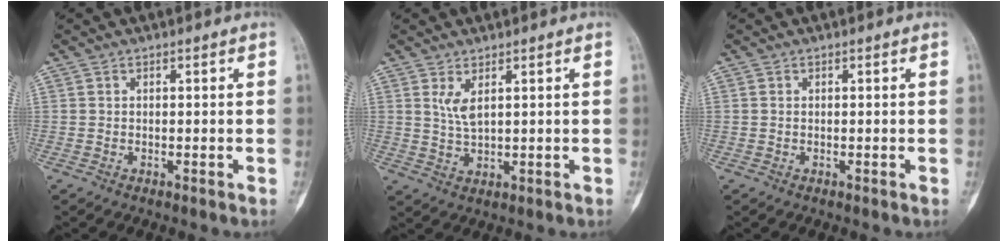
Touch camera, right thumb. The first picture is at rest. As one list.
[{"total": 3.1, "force": [1.2, 1.6, 2.4], "torque": [-0.041, -0.013, 0.029]}, {"total": 0.0}]